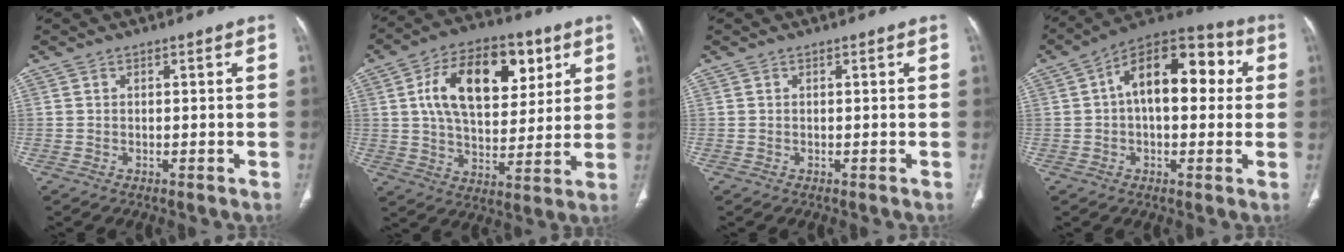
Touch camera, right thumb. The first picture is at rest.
{"total": 19.8, "force": [6.6, 11.5, 14.7], "torque": [-0.203, -0.008, 0.106]}
{"total": 0.0}
{"total": 16.7, "force": [2.7, 9.1, 13.7], "torque": [-0.178, 0.041, 0.032]}